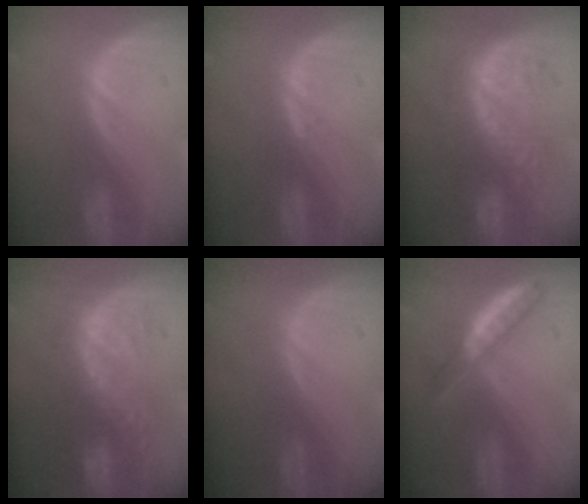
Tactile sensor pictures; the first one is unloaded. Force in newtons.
{"total": 0.6, "press": 0.5, "slide": 0.4}
{"total": 8.9, "press": 8.7, "slide": 1.9}
{"total": 10.3, "press": 9.1, "slide": 4.9}
{"total": 0.0}
{"total": 4.7, "press": 4.4, "slide": 1.4}